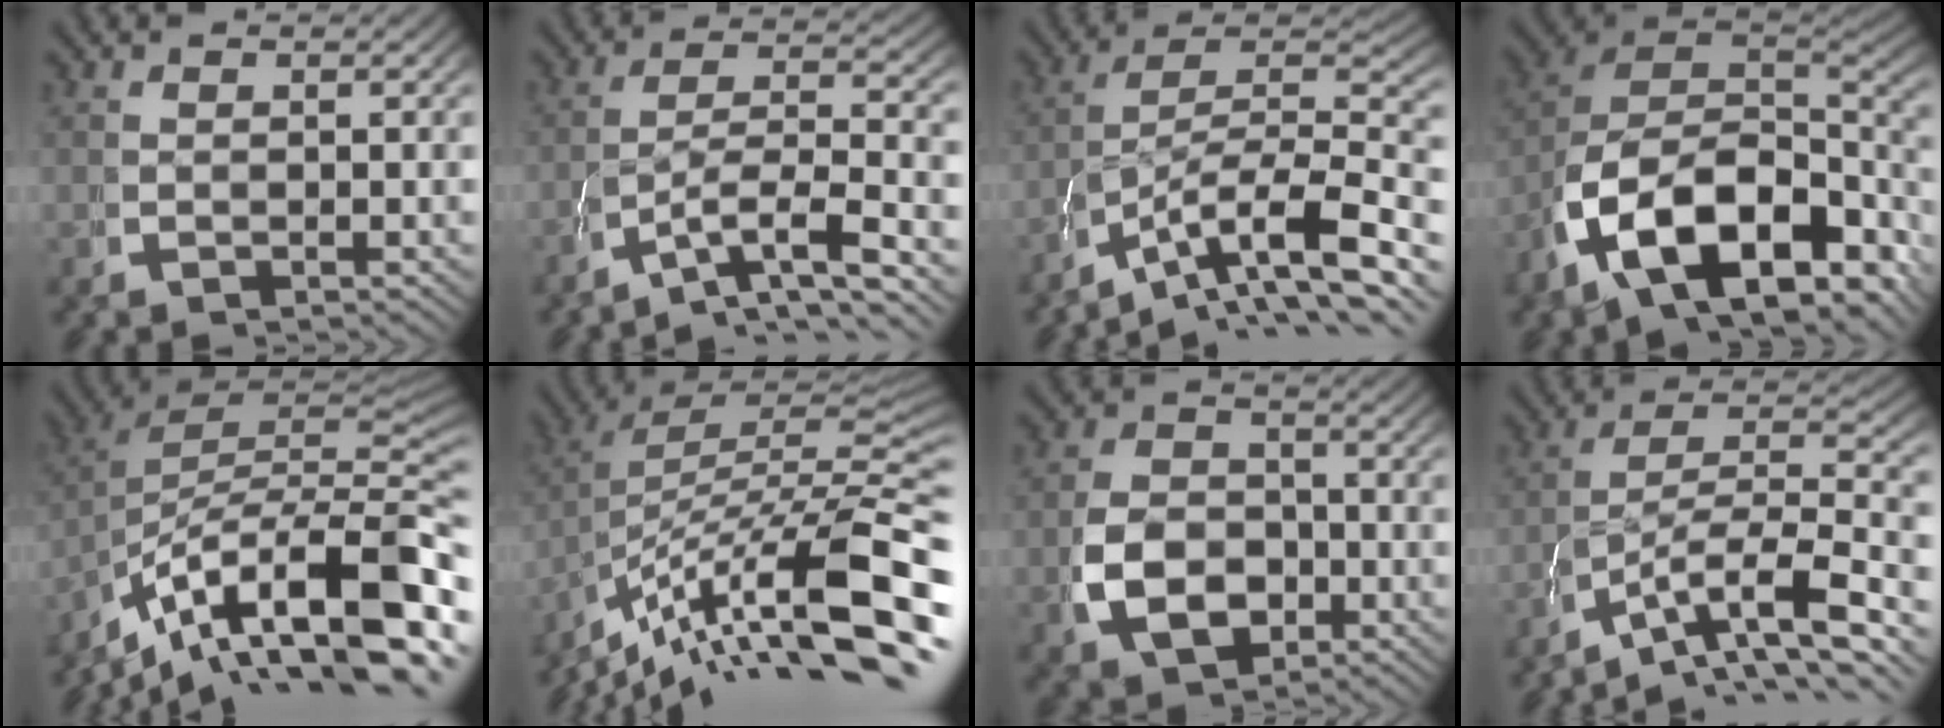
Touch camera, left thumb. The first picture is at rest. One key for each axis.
{"total": 7.0, "fx": -2.8, "fy": 3.5, "fz": 5.4, "tx": -0.108, "ty": -0.030, "tz": -0.032}
{"total": 13.1, "fx": -3.4, "fy": 8.2, "fz": 9.6, "tx": -0.156, "ty": -0.040, "tz": -0.039}
{"total": 16.8, "fx": -2.7, "fy": 11.3, "fz": 12.1, "tx": -0.237, "ty": -0.036, "tz": -0.036}
{"total": 15.5, "fx": -5.2, "fy": 8.4, "fz": 12.0, "tx": -0.214, "ty": -0.045, "tz": -0.060}
{"total": 14.3, "fx": -5.7, "fy": 7.0, "fz": 11.1, "tx": -0.186, "ty": -0.033, "tz": -0.069}
{"total": 7.4, "fx": -1.4, "fy": 5.5, "fz": 4.8, "tx": -0.100, "ty": -0.026, "tz": -0.010}
{"total": 9.8, "fx": -2.8, "fy": 5.7, "fz": 7.4, "tx": -0.128, "ty": -0.031, "tz": -0.033}